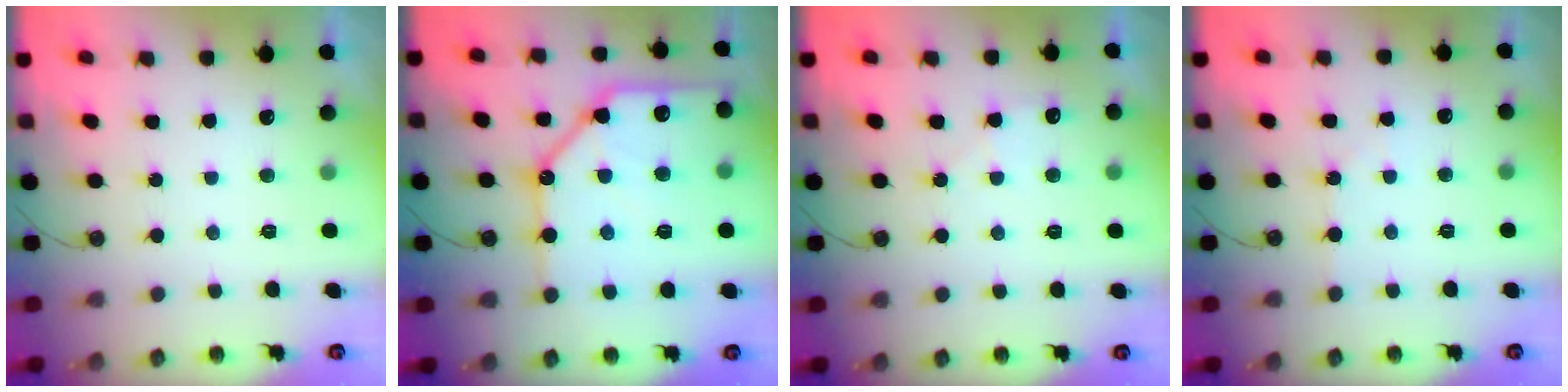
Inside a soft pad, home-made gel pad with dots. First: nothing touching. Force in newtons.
{"total": 22.4, "press": 22.2, "slide": 2.5}
{"total": 4.2, "press": 4.2, "slide": 0.6}
{"total": 2.9, "press": 2.8, "slide": 0.5}